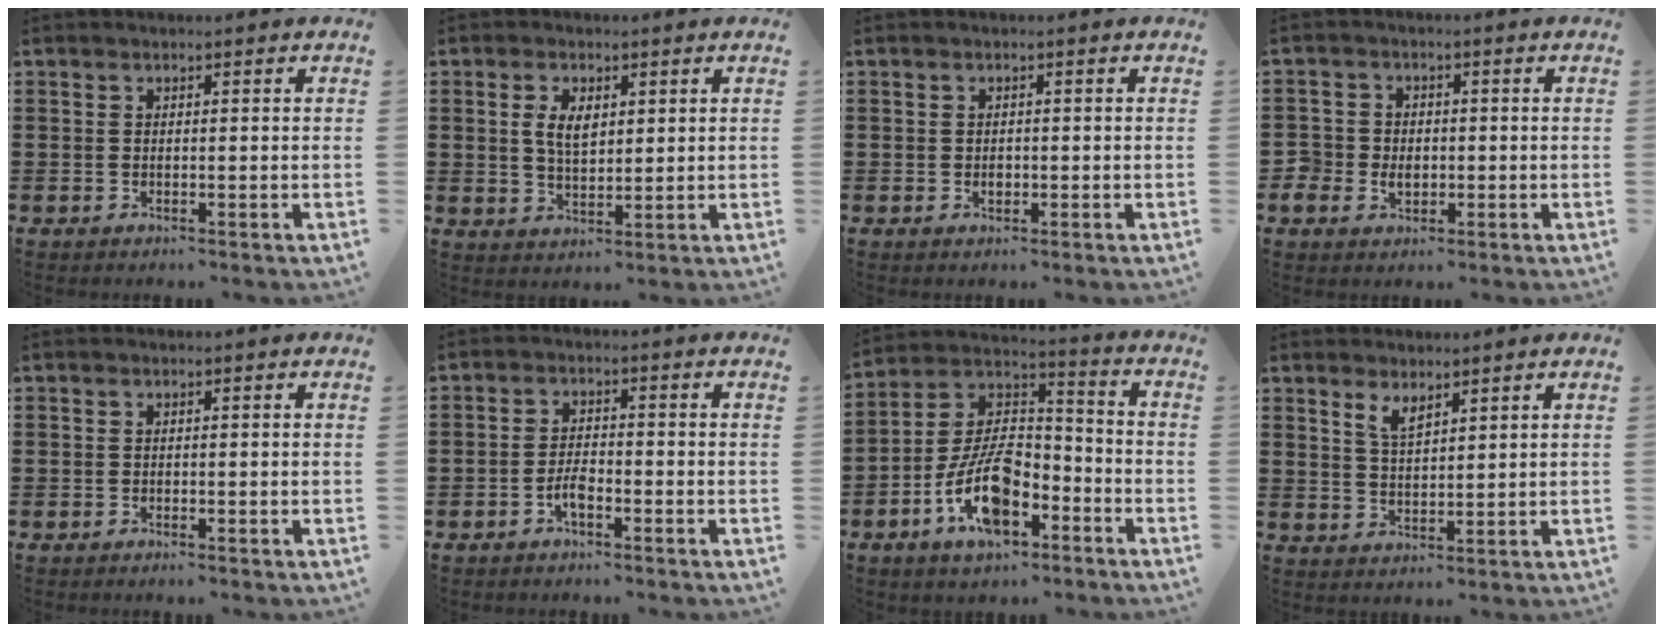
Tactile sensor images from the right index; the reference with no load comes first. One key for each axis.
{"total": 4.4, "fx": 1.1, "fy": 2.4, "fz": 3.5, "tx": -0.067, "ty": 0.006, "tz": 0.016}
{"total": 1.1, "fx": -0.1, "fy": 0.8, "fz": 0.8, "tx": -0.017, "ty": 0.003, "tz": -0.003}
{"total": 3.4, "fx": -0.9, "fy": 3.1, "fz": 1.2, "tx": -0.040, "ty": 0.003, "tz": -0.023}
{"total": 0.6, "fx": -0.5, "fy": 0.1, "fz": 0.2, "tx": -0.004, "ty": -0.001, "tz": -0.011}
{"total": 3.1, "fx": -1.7, "fy": 1.1, "fz": 2.4, "tx": -0.058, "ty": 0.000, "tz": -0.036}
{"total": 12.1, "fx": -6.2, "fy": 5.8, "fz": 8.6, "tx": -0.189, "ty": 0.006, "tz": -0.119}
{"total": 3.1, "fx": 2.3, "fy": 1.1, "fz": 1.7, "tx": -0.038, "ty": 0.003, "tz": 0.043}